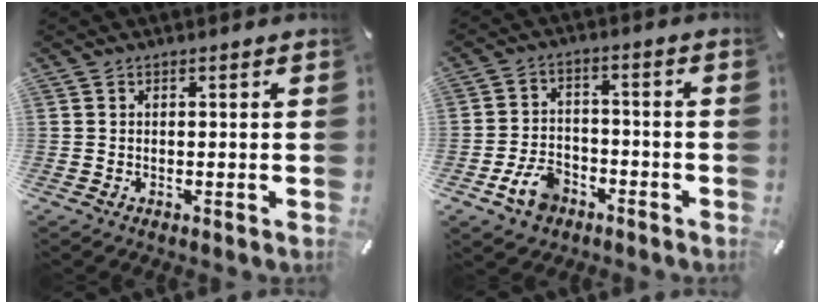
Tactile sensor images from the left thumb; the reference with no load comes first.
{"total": 8.1, "force": [-4.2, 5.9, 3.7], "torque": [-0.088, 0.023, -0.078]}